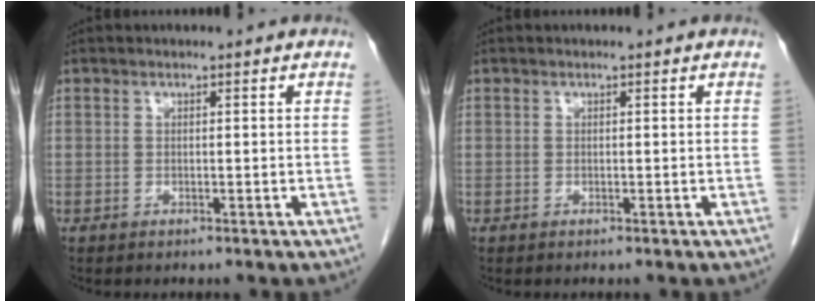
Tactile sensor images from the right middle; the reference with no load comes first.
{"total": 0.0}